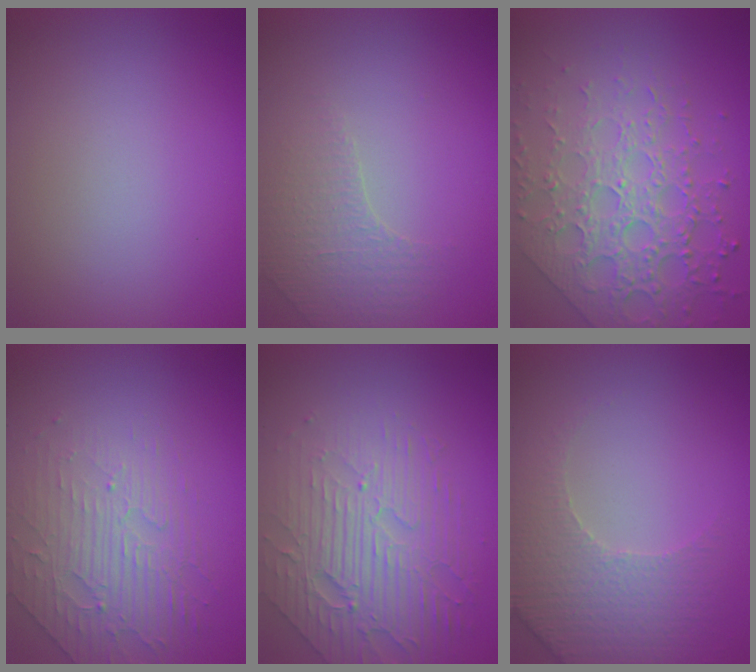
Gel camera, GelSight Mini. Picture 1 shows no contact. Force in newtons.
{"total": 1.5, "press": 1.2, "slide": 0.8}
{"total": 7.5, "press": 5.4, "slide": 5.1}
{"total": 2.8, "press": 2.3, "slide": 1.6}
{"total": 5.9, "press": 4.5, "slide": 3.8}
{"total": 4.7, "press": 3.6, "slide": 3.0}